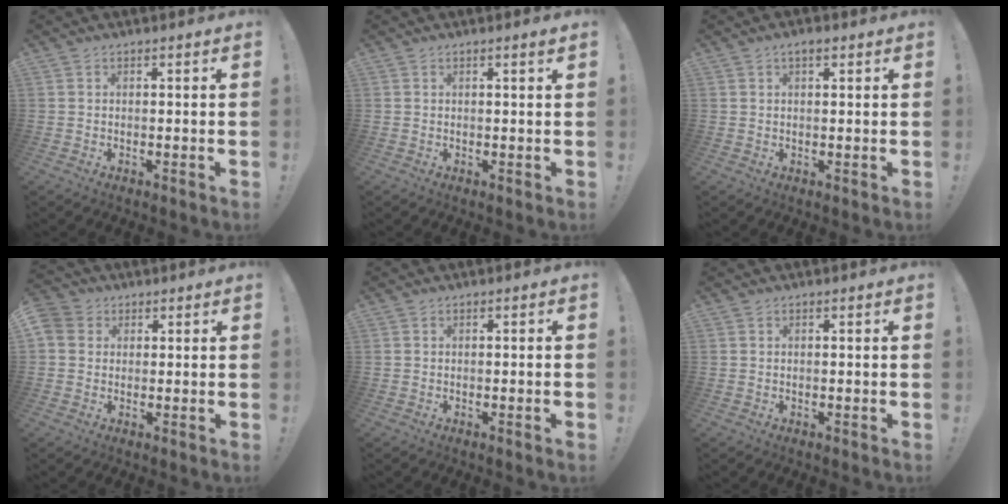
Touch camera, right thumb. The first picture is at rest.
{"total": 1.4, "force": [0.7, -0.2, 1.2], "torque": [-0.016, -0.003, 0.008]}
{"total": 2.3, "force": [1.2, 0.8, 1.8], "torque": [-0.023, -0.003, 0.018]}
{"total": 4.5, "force": [1.1, 4.0, 1.6], "torque": [-0.030, 0.004, 0.022]}
{"total": 1.1, "force": [-0.6, -0.2, 0.9], "torque": [-0.021, 0.002, -0.010]}
{"total": 0.0}